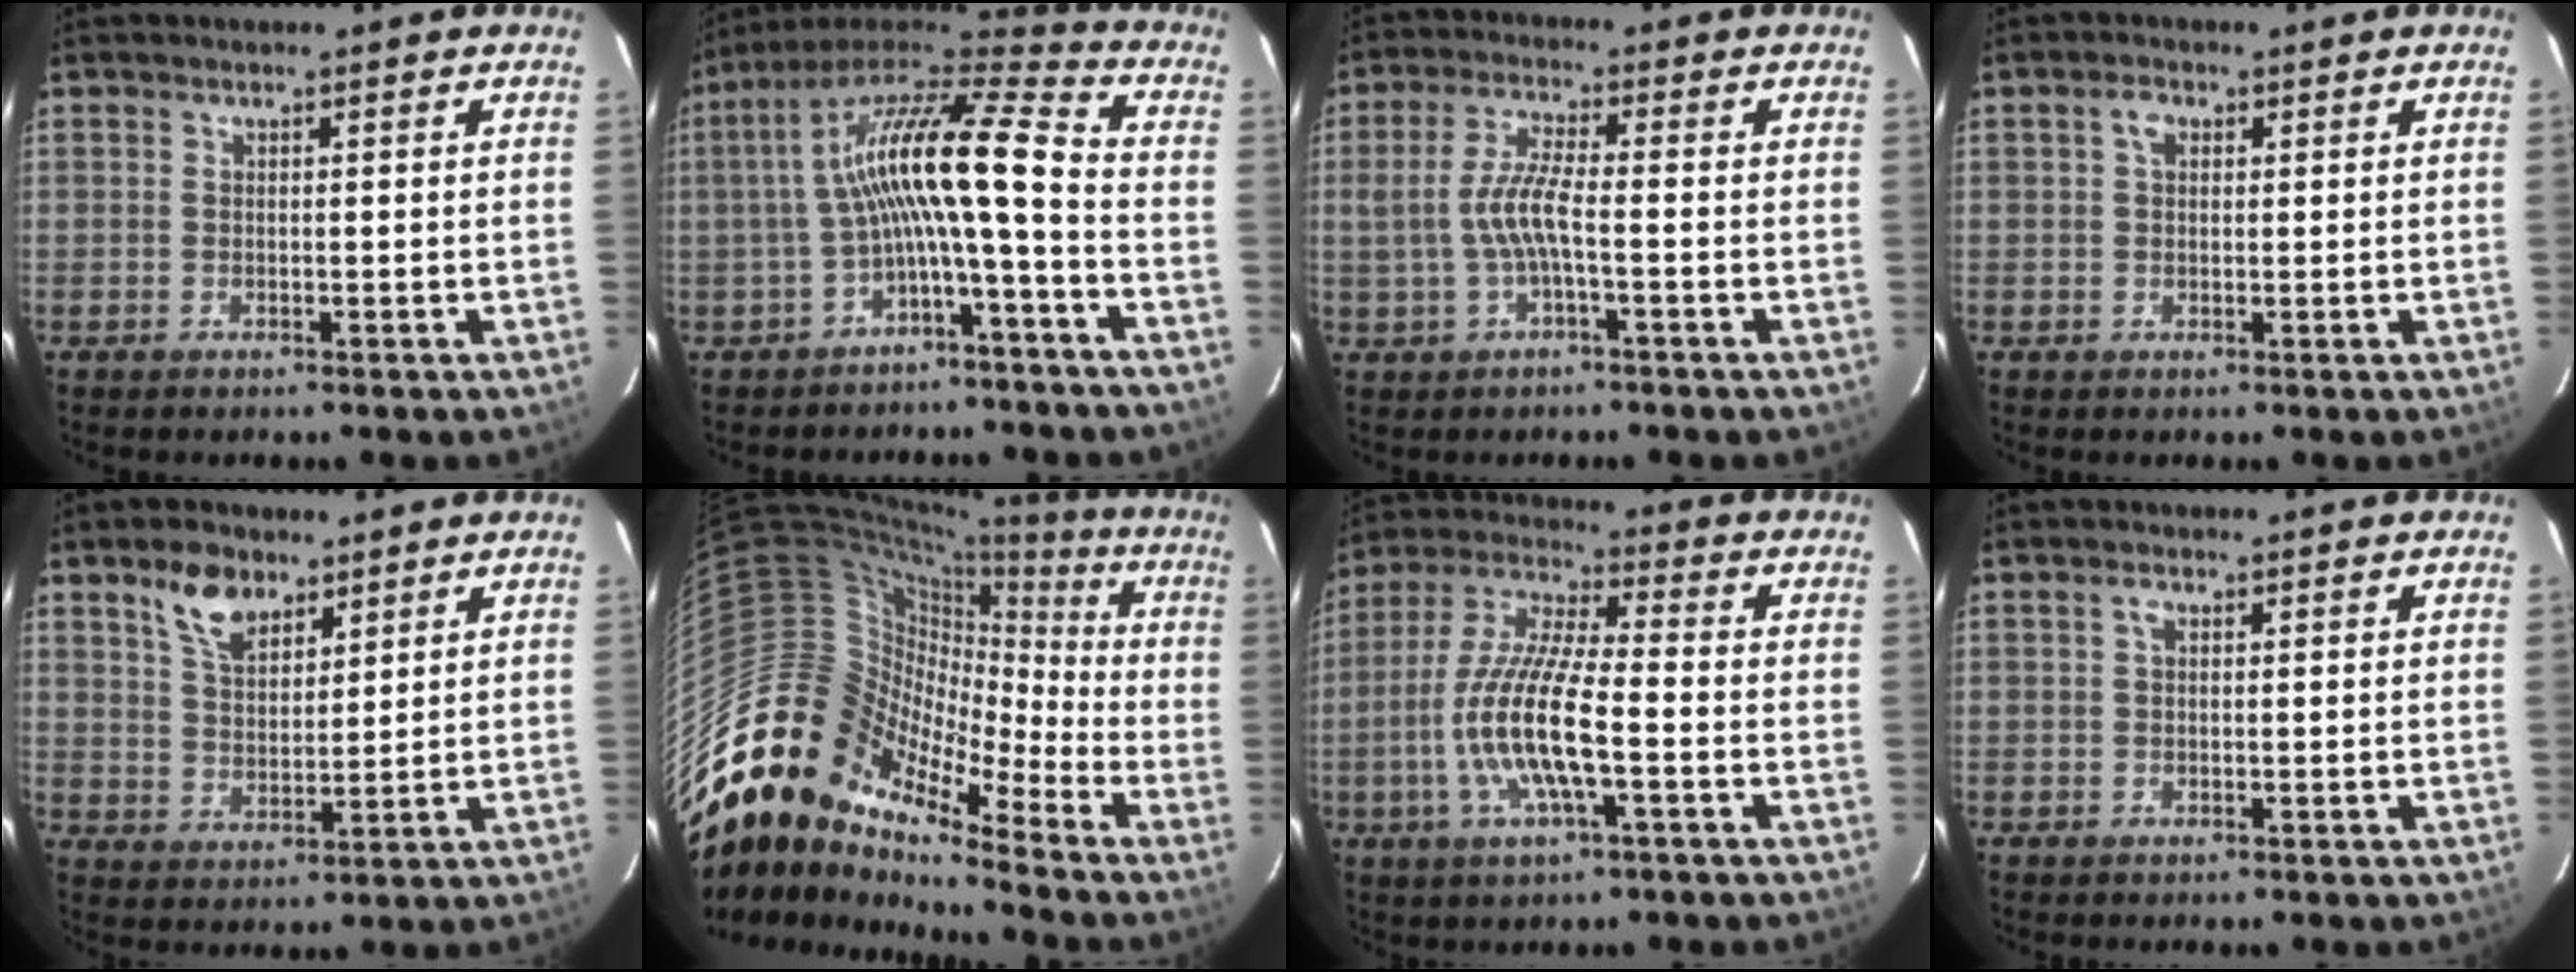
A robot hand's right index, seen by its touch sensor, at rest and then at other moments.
{"total": 14.9, "force": [-2.3, 1.6, 14.6], "torque": [-0.278, 0.020, -0.048]}
{"total": 6.4, "force": [-1.3, 1.0, 6.1], "torque": [-0.129, 0.002, -0.020]}
{"total": 2.1, "force": [0.6, 1.5, 1.3], "torque": [-0.024, 0.009, 0.010]}
{"total": 7.6, "force": [4.9, 4.1, 4.2], "torque": [-0.074, 0.011, 0.092]}
{"total": 15.2, "force": [-11.7, 7.5, 6.1], "torque": [-0.091, 0.007, -0.240]}
{"total": 13.9, "force": [-3.7, 2.7, 13.1], "torque": [-0.271, -0.004, -0.074]}
{"total": 1.0, "force": [0.3, 0.6, 0.8], "torque": [-0.015, 0.005, 0.003]}